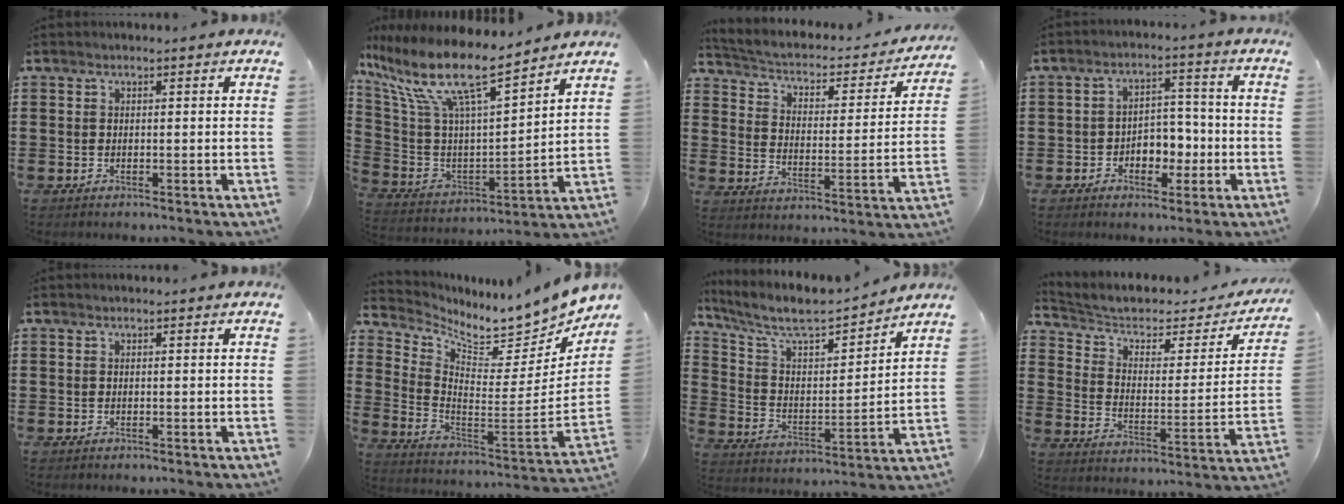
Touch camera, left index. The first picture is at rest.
{"total": 13.7, "force": [9.5, 2.7, 9.5], "torque": [-0.225, -0.059, 0.158]}
{"total": 2.3, "force": [1.6, 1.1, 1.4], "torque": [-0.041, -0.023, 0.015]}
{"total": 4.5, "force": [-1.6, 3.5, 2.3], "torque": [-0.043, 0.007, -0.036]}
{"total": 0.0}
{"total": 7.1, "force": [6.7, 1.1, 2.2], "torque": [-0.068, -0.075, 0.107]}
{"total": 8.3, "force": [7.3, 1.5, 3.6], "torque": [-0.103, -0.047, 0.122]}
{"total": 4.3, "force": [3.1, 2.0, 2.1], "torque": [-0.061, -0.023, 0.047]}